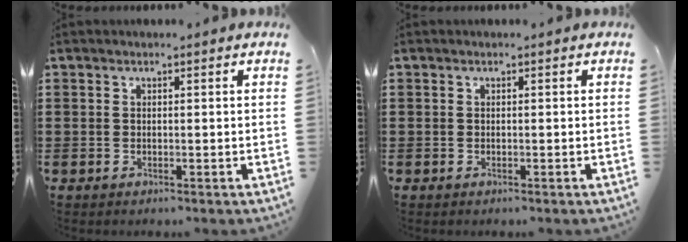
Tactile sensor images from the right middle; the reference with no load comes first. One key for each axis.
{"total": 0.0}